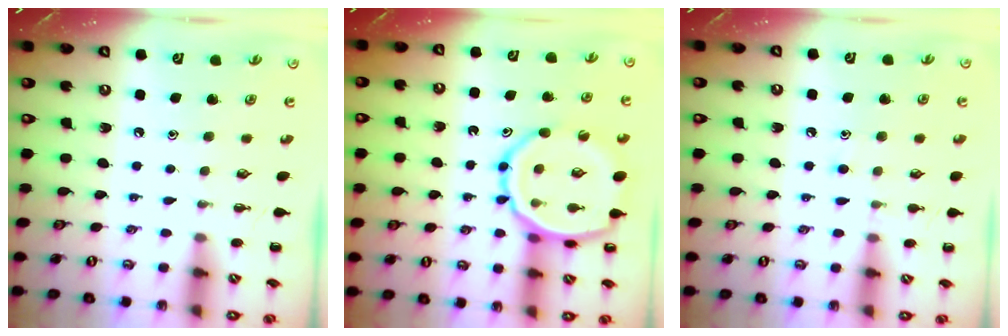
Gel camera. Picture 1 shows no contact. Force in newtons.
{"total": 14.6, "press": 14.5, "slide": 1.8}
{"total": 7.0, "press": 6.6, "slide": 2.4}